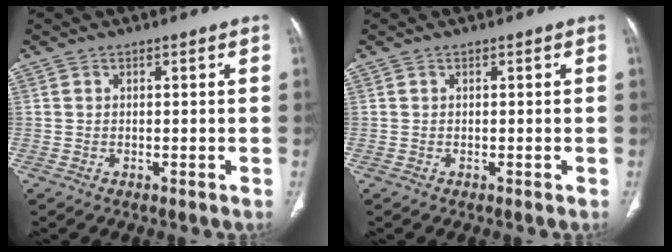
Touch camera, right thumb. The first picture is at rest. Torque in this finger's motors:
{"motor_torque": [0.00, 0.00, 0.00, 0.00, 0.00]}